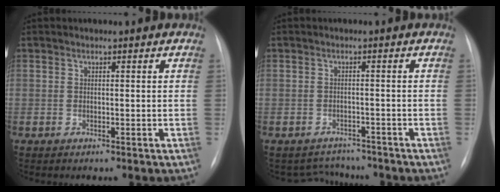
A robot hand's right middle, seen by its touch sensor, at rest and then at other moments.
{"total": 4.0, "force": [-3.8, 1.3, -0.8], "torque": [0.005, 0.012, -0.050]}